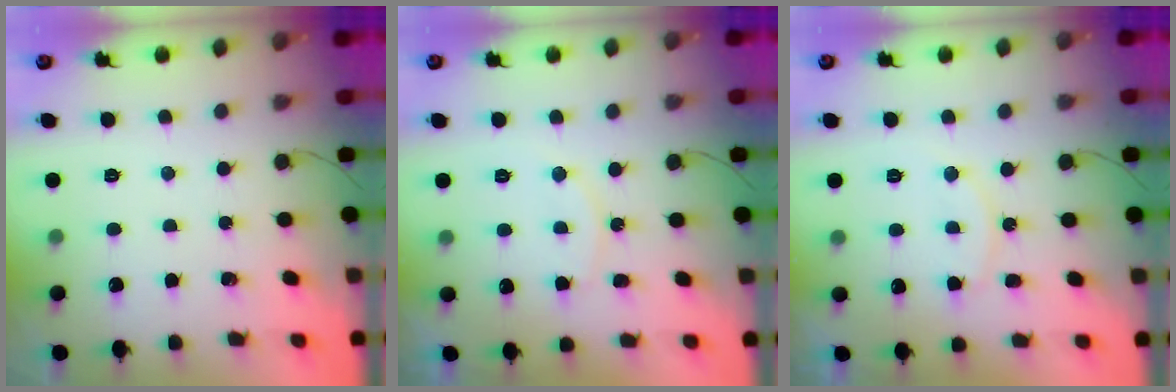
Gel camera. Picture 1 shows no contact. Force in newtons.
{"total": 7.7, "press": 7.7, "slide": 0.4}
{"total": 8.8, "press": 8.8, "slide": 0.7}